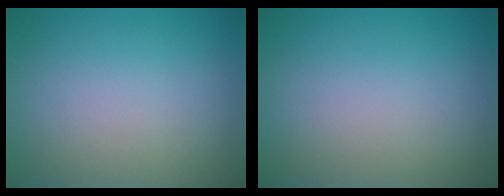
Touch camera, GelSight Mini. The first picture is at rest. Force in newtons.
{"total": 0.0}